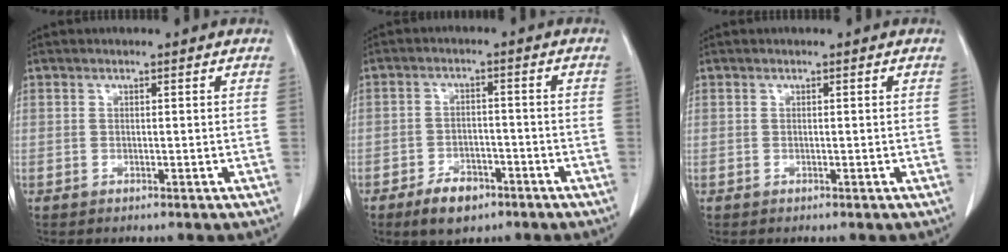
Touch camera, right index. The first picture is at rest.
{"total": 5.7, "force": [-3.8, 3.0, 3.1], "torque": [-0.054, 0.002, -0.058]}
{"total": 0.0}